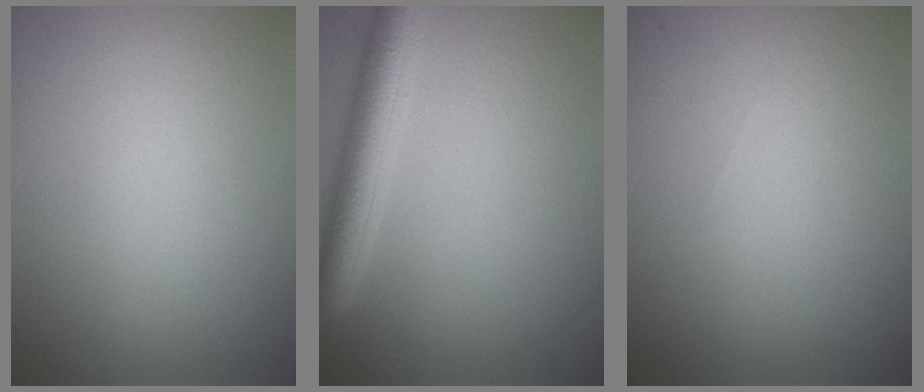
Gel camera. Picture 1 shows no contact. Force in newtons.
{"total": 4.9, "press": 4.9, "slide": 0.3}
{"total": 0.0}